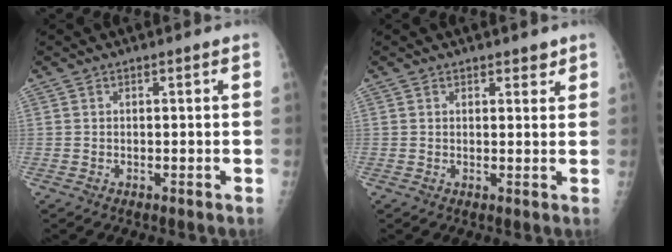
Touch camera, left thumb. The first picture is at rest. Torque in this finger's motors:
{"motor_torque": [0.21, 0.32, -0.53, -0.17, 0.03]}